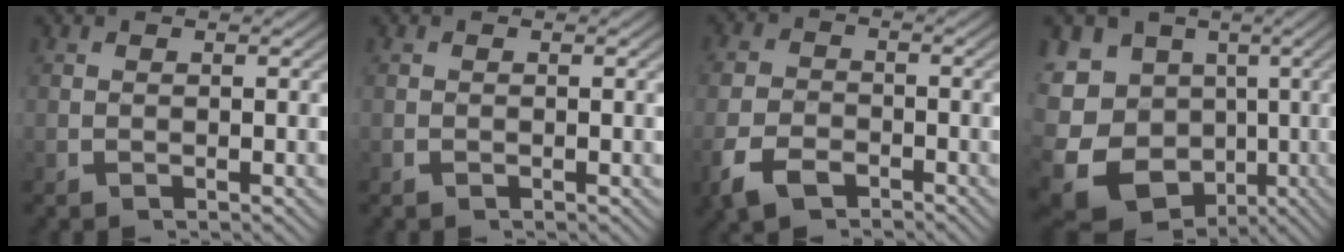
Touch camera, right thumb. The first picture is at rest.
{"total": 0.0}
{"total": 3.8, "force": [-2.4, 2.4, 1.8], "torque": [-0.042, -0.017, -0.037]}
{"total": 17.4, "force": [-2.4, 14.6, 9.1], "torque": [-0.218, -0.070, -0.023]}